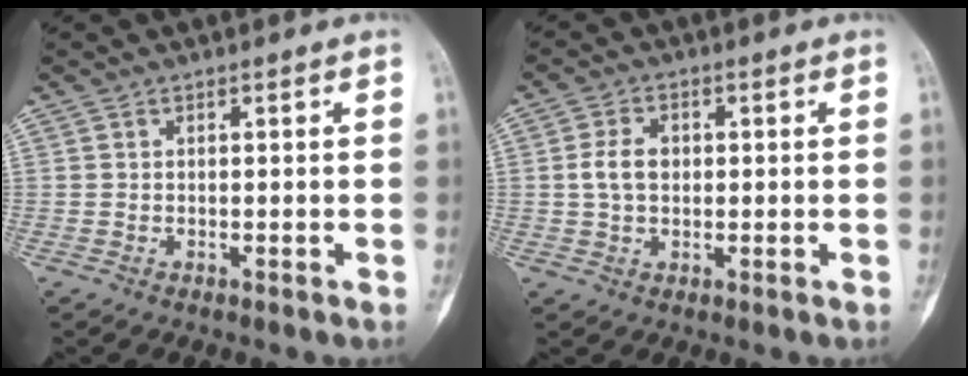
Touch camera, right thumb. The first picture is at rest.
{"total": 4.8, "force": [0.3, 3.3, 3.5], "torque": [-0.067, 0.009, 0.004]}